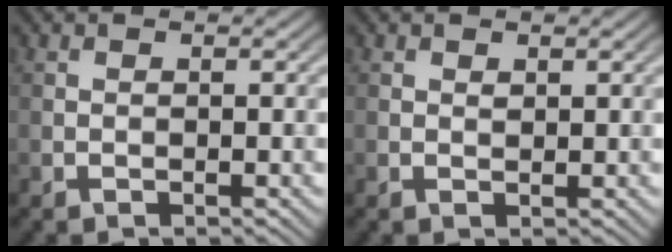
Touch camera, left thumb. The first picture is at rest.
{"total": 0.7, "force": [0.5, 0.4, 0.2], "torque": [-0.004, -0.004, 0.009]}